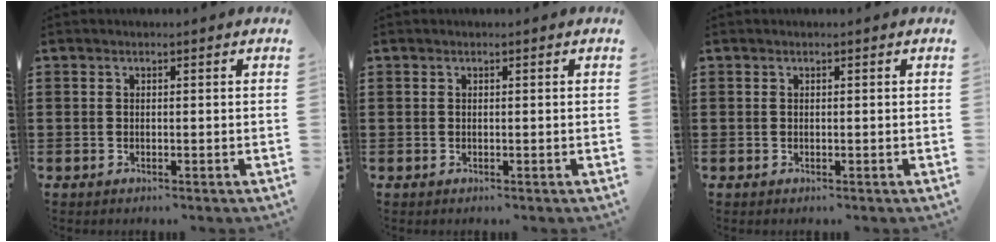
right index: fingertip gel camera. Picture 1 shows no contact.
{"total": 0.0}
{"total": 0.0}